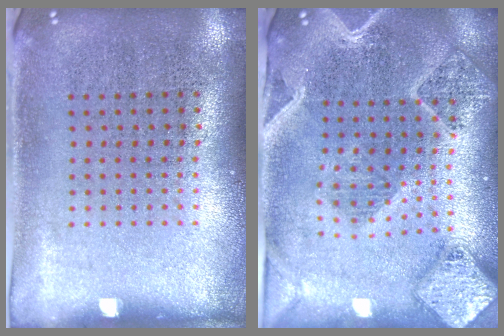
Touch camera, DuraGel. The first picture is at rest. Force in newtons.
{"total": 2.8, "press": 2.4, "slide": 1.3}